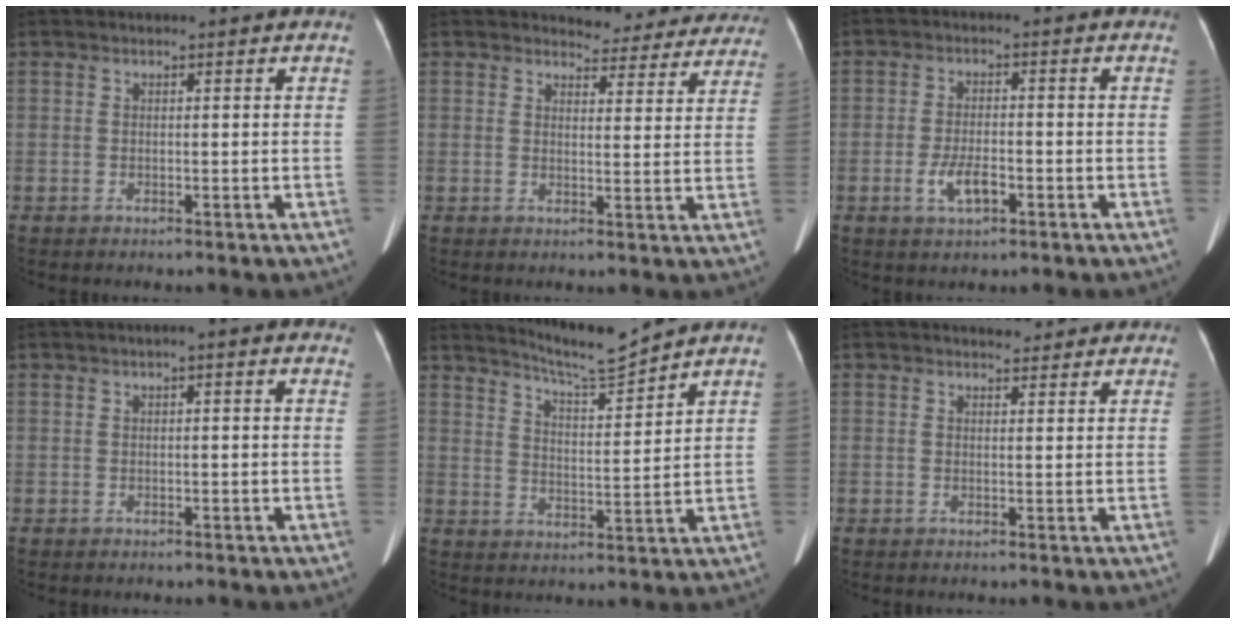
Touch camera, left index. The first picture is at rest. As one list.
[{"total": 11.9, "force": [11.3, 3.5, 0.9], "torque": [0.024, -0.023, 0.106]}, {"total": 4.4, "force": [-2.0, 1.6, 3.5], "torque": [-0.074, -0.003, -0.031]}, {"total": 2.3, "force": [1.1, 0.6, 2.0], "torque": [-0.024, 0.021, 0.013]}, {"total": 7.4, "force": [7.1, -1.3, 1.6], "torque": [-0.042, -0.019, 0.129]}, {"total": 3.5, "force": [3.0, 1.7, 0.7], "torque": [0.000, 0.009, 0.032]}]